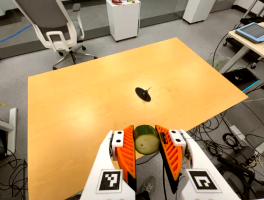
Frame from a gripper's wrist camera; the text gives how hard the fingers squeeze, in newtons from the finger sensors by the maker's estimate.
{"total": 11.3, "left": 10.6, "right": 12.0}